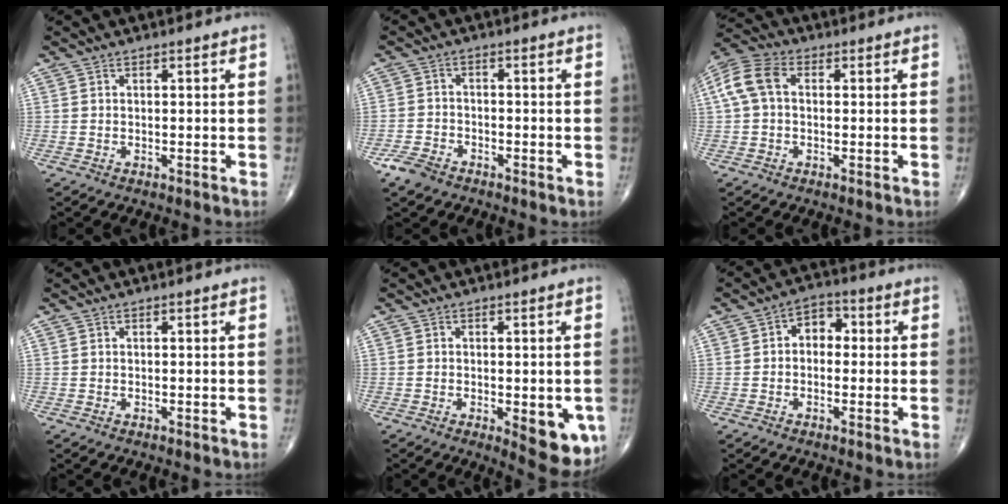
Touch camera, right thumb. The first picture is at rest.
{"total": 4.3, "force": [-3.1, 2.4, 1.8], "torque": [-0.039, 0.006, -0.059]}
{"total": 7.9, "force": [0.9, 5.3, 5.8], "torque": [-0.126, 0.028, 0.010]}
{"total": 0.0}
{"total": 9.5, "force": [-2.7, 3.8, 8.3], "torque": [-0.083, -0.012, -0.027]}
{"total": 5.0, "force": [0.2, 3.7, 3.3], "torque": [-0.023, 0.020, -0.009]}